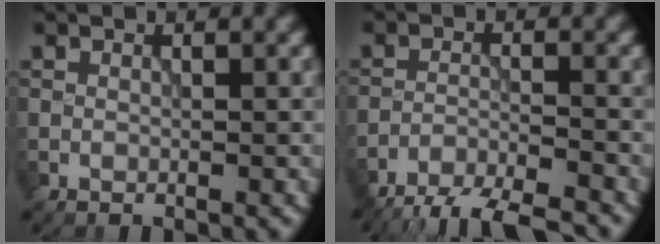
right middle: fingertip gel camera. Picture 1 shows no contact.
{"total": 7.6, "force": [-7.0, 1.2, 2.7], "torque": [-0.049, -0.014, -0.109]}